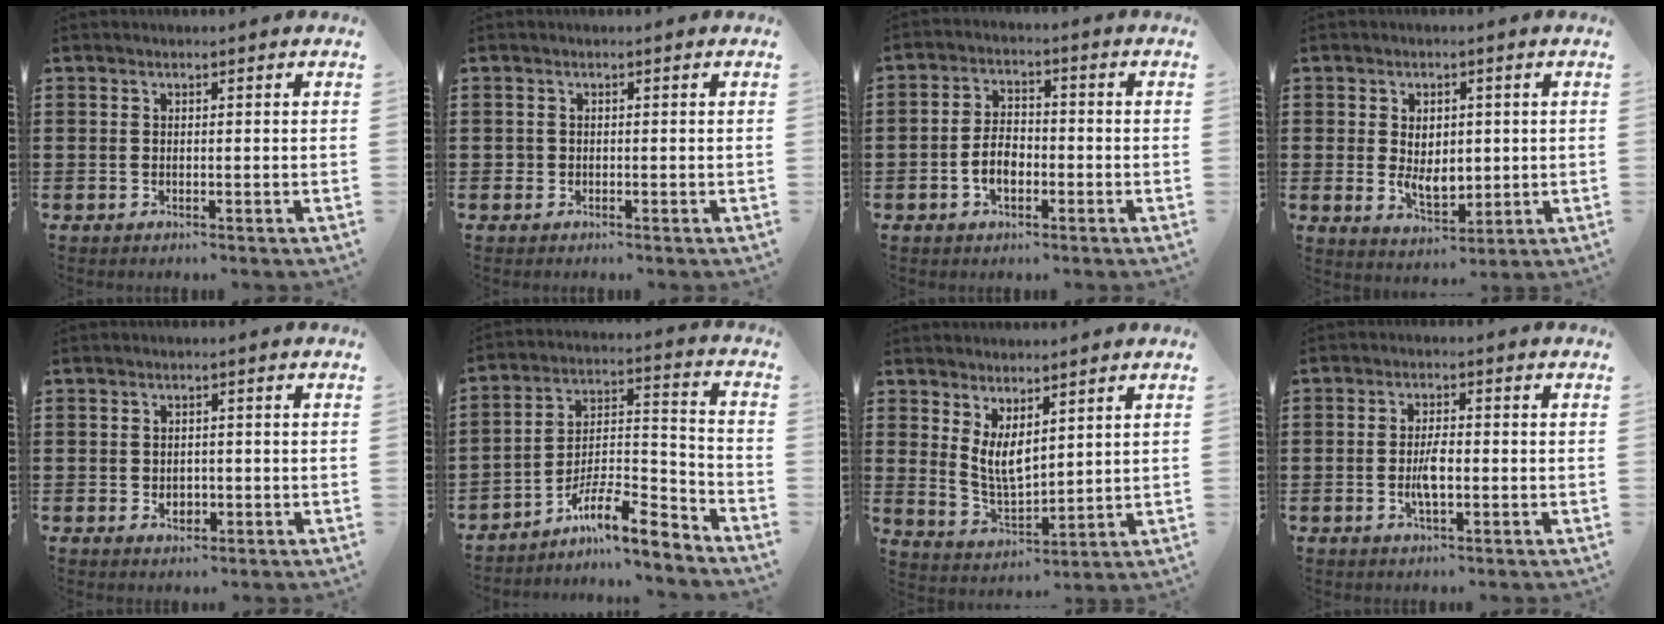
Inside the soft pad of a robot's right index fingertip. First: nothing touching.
{"total": 0.9, "force": [-0.2, 0.8, 0.1], "torque": [-0.003, 0.005, -0.006]}
{"total": 4.7, "force": [-1.7, 2.6, 3.5], "torque": [-0.080, -0.001, -0.034]}
{"total": 4.9, "force": [0.2, 3.3, 3.7], "torque": [-0.057, 0.005, -0.001]}
{"total": 1.7, "force": [-0.2, 1.3, 1.1], "torque": [-0.014, 0.001, -0.007]}
{"total": 9.2, "force": [-7.4, 1.9, 5.1], "torque": [-0.088, 0.004, -0.144]}
{"total": 5.4, "force": [2.8, 2.6, 3.8], "torque": [-0.091, -0.009, 0.050]}
{"total": 4.0, "force": [-0.7, 1.4, 3.6], "torque": [-0.079, -0.002, -0.018]}